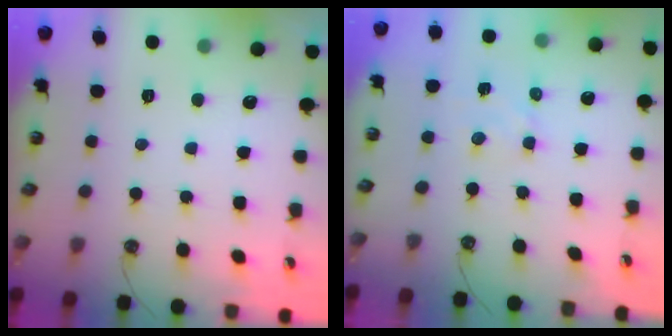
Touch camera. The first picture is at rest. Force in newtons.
{"total": 2.8, "press": 2.7, "slide": 0.4}